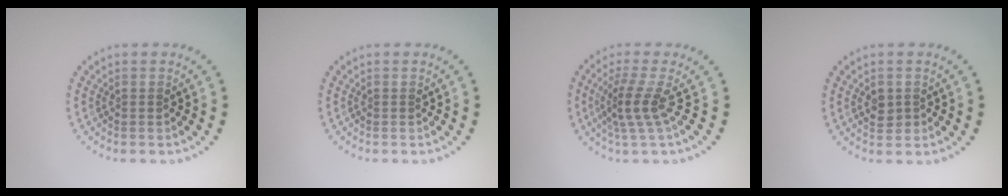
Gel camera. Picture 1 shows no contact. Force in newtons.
{"total": 0.0}
{"total": 2.8, "press": 1.9, "slide": 2.1}
{"total": 1.7, "press": 1.7, "slide": 0.2}